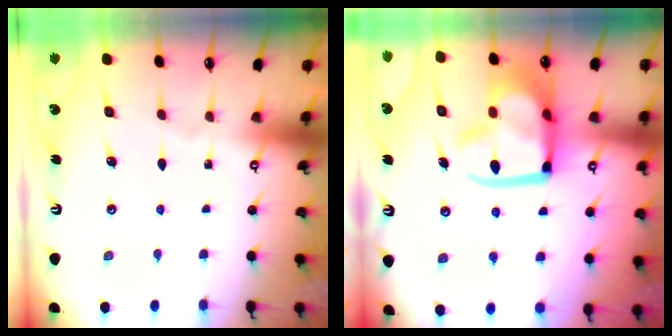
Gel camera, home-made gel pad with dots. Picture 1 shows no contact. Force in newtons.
{"total": 17.7, "press": 17.6, "slide": 2.1}